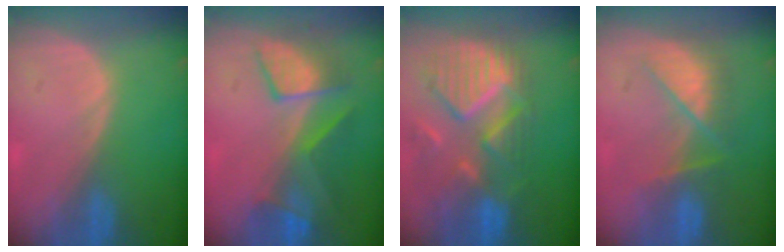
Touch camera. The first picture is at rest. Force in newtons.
{"total": 7.5, "press": 7.4, "slide": 1.1}
{"total": 12.1, "press": 10.5, "slide": 6.1}
{"total": 7.2, "press": 7.0, "slide": 1.7}